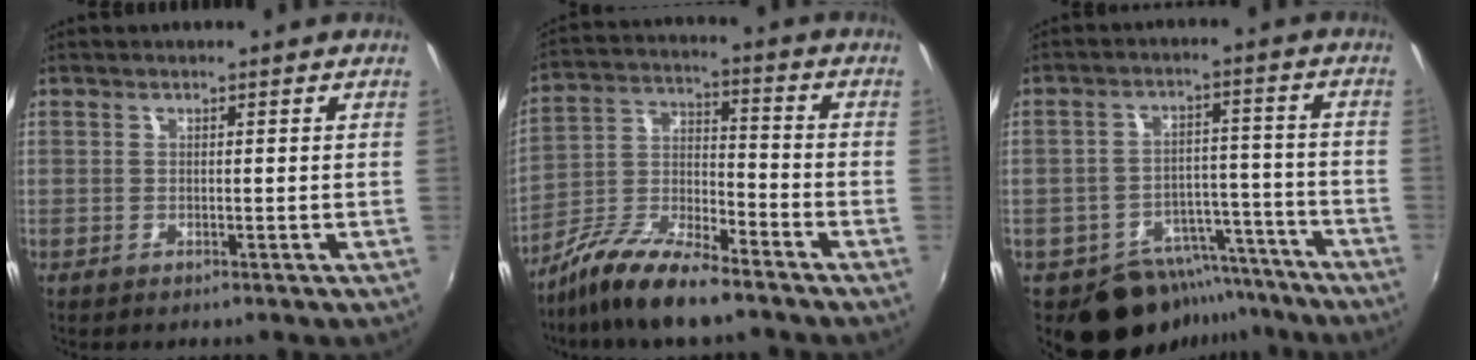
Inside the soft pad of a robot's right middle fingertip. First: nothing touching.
{"total": 12.9, "force": [-9.6, 3.4, 7.9], "torque": [-0.171, -0.005, -0.185]}
{"total": 12.7, "force": [-10.2, 7.0, 2.9], "torque": [-0.056, 0.034, -0.128]}